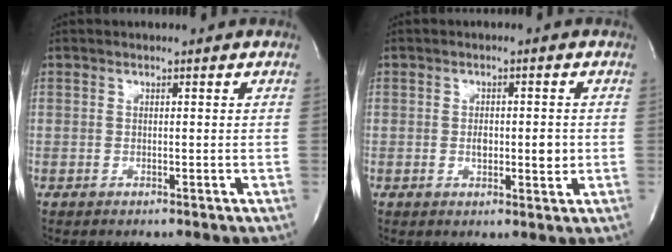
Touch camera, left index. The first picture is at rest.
{"total": 4.1, "force": [-0.6, 1.7, 3.7], "torque": [-0.057, -0.006, -0.007]}